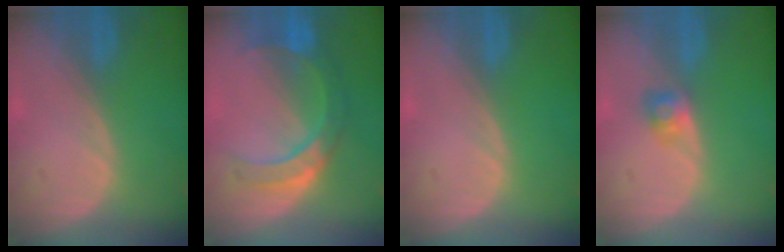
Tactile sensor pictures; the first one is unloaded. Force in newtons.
{"total": 7.1, "press": 7.0, "slide": 0.9}
{"total": 0.0}
{"total": 2.5, "press": 2.4, "slide": 0.8}